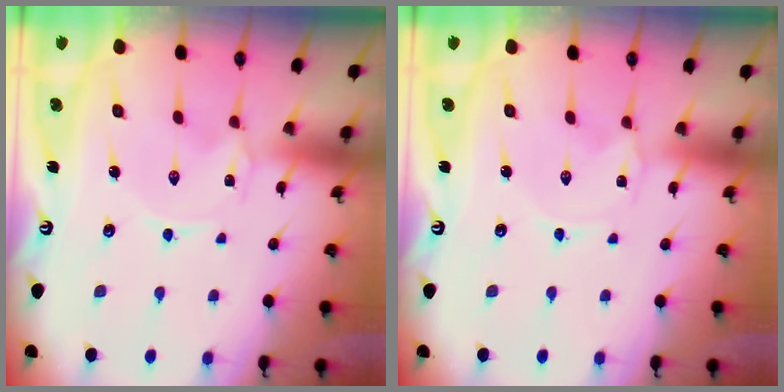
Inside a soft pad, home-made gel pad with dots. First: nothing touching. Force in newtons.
{"total": 0.0}